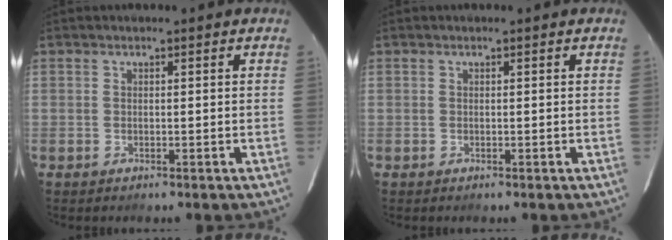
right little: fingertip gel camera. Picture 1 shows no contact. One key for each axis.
{"total": 0.0}